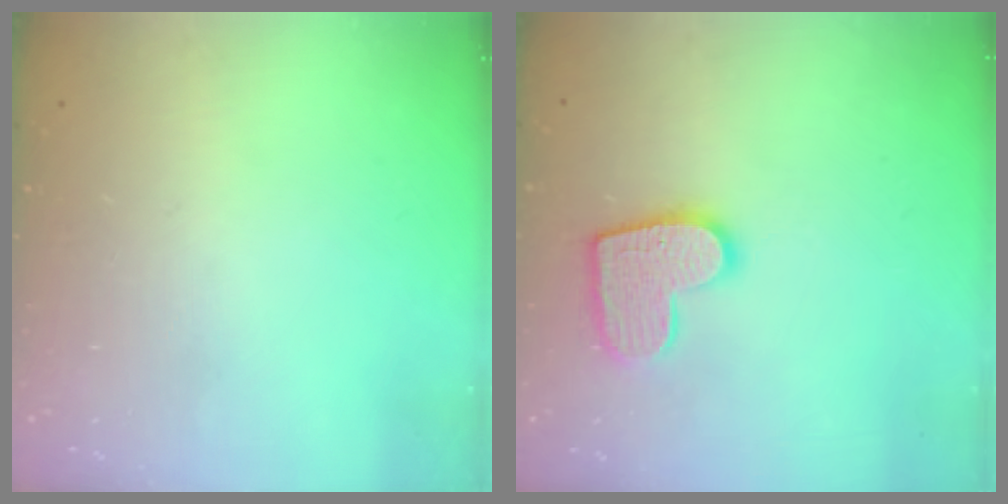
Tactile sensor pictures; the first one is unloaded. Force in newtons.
{"total": 12.7, "press": 12.6, "slide": 0.8}